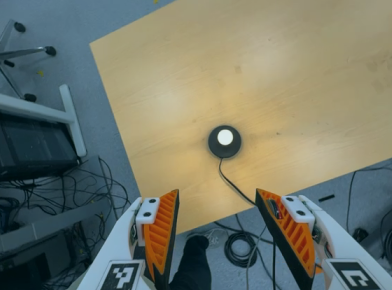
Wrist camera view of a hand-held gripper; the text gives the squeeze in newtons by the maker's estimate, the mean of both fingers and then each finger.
{"total": 0.0}